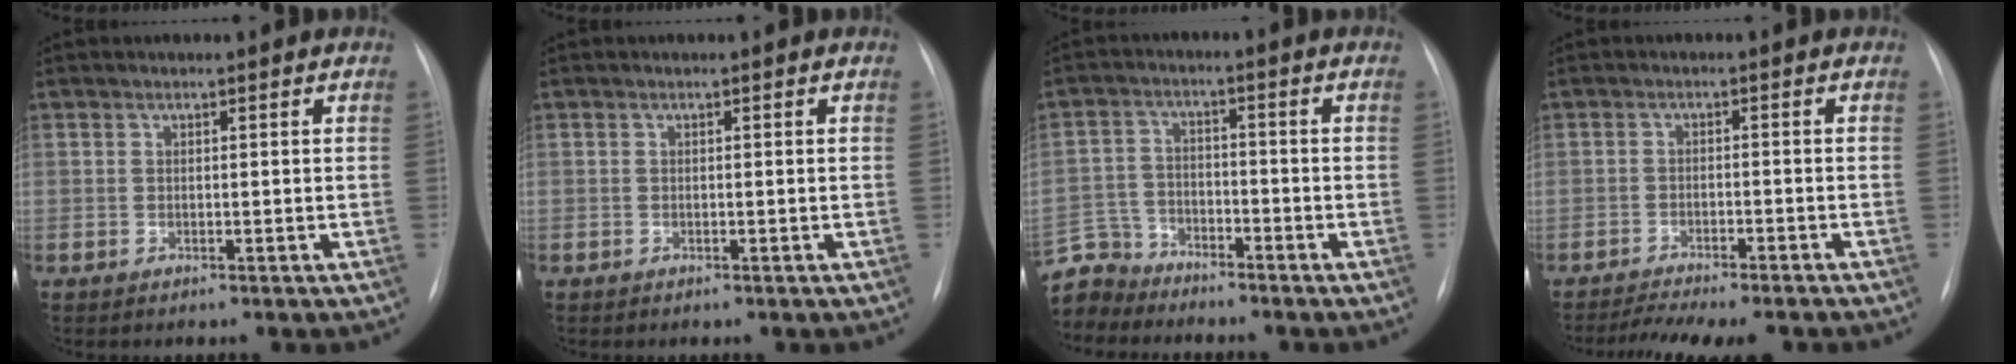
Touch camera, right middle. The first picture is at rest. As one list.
[{"total": 0.0}, {"total": 7.8, "force": [-7.3, 2.6, -0.4], "torque": [0.001, 0.006, -0.148]}, {"total": 11.2, "force": [-9.9, 1.3, 4.9], "torque": [-0.067, -0.005, -0.133]}]